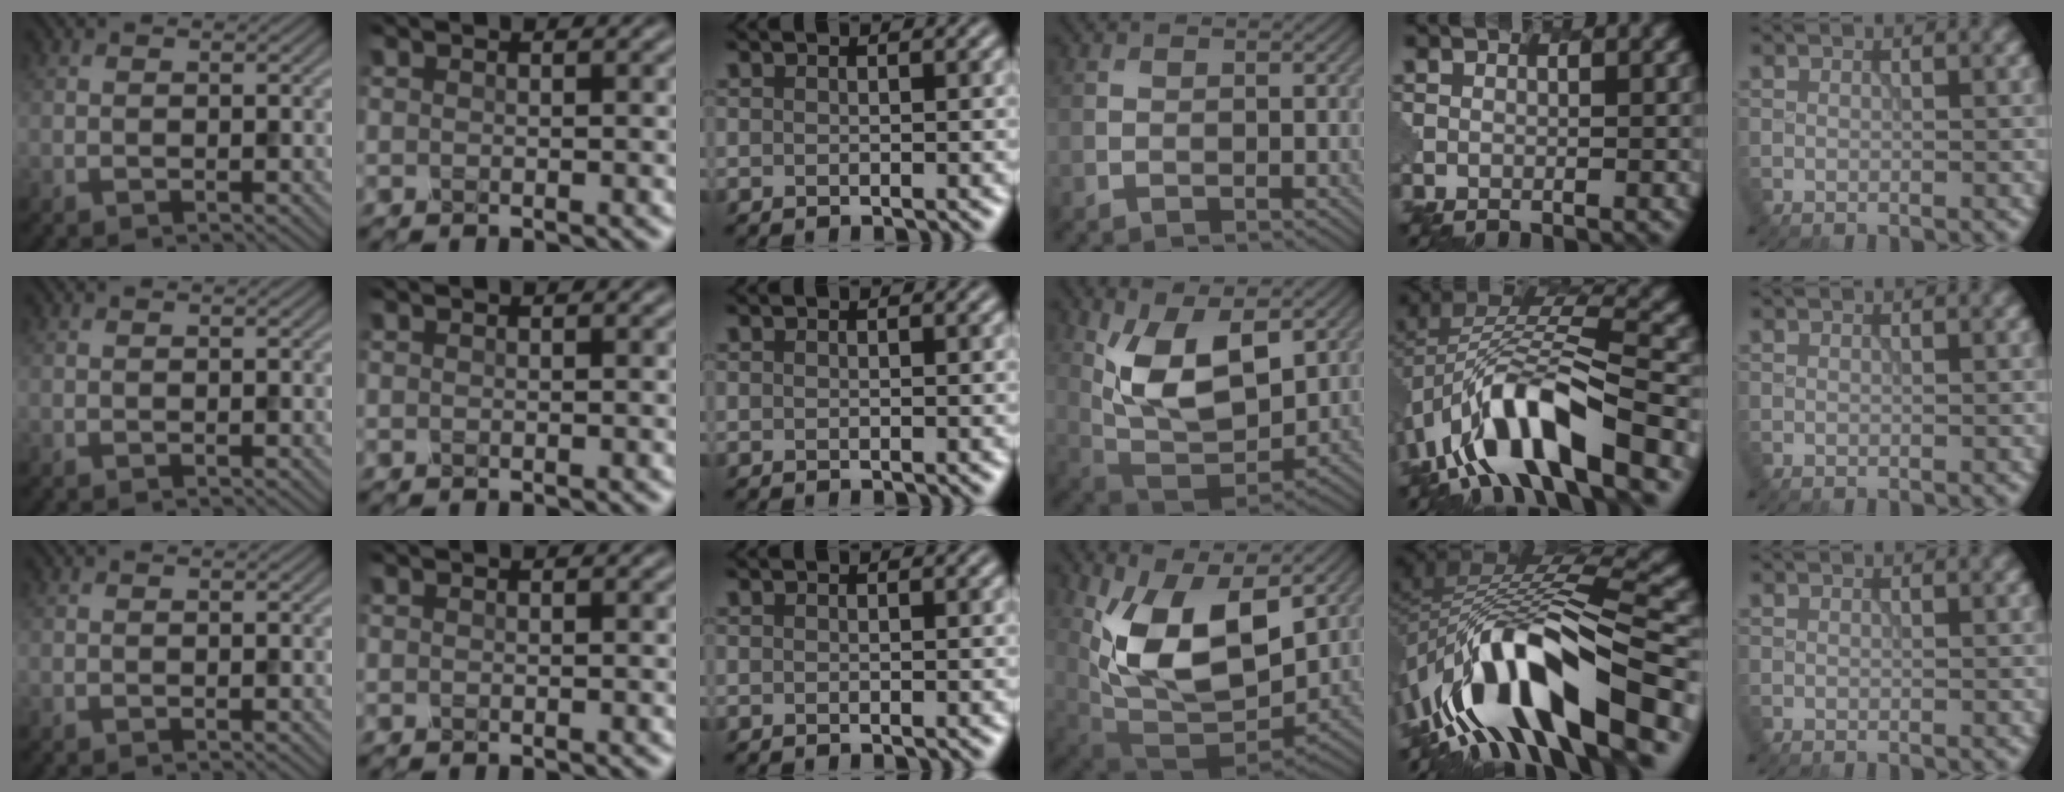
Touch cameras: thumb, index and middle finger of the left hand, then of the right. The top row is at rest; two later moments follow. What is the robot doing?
{"motion": "insert", "object": "pen bag"}